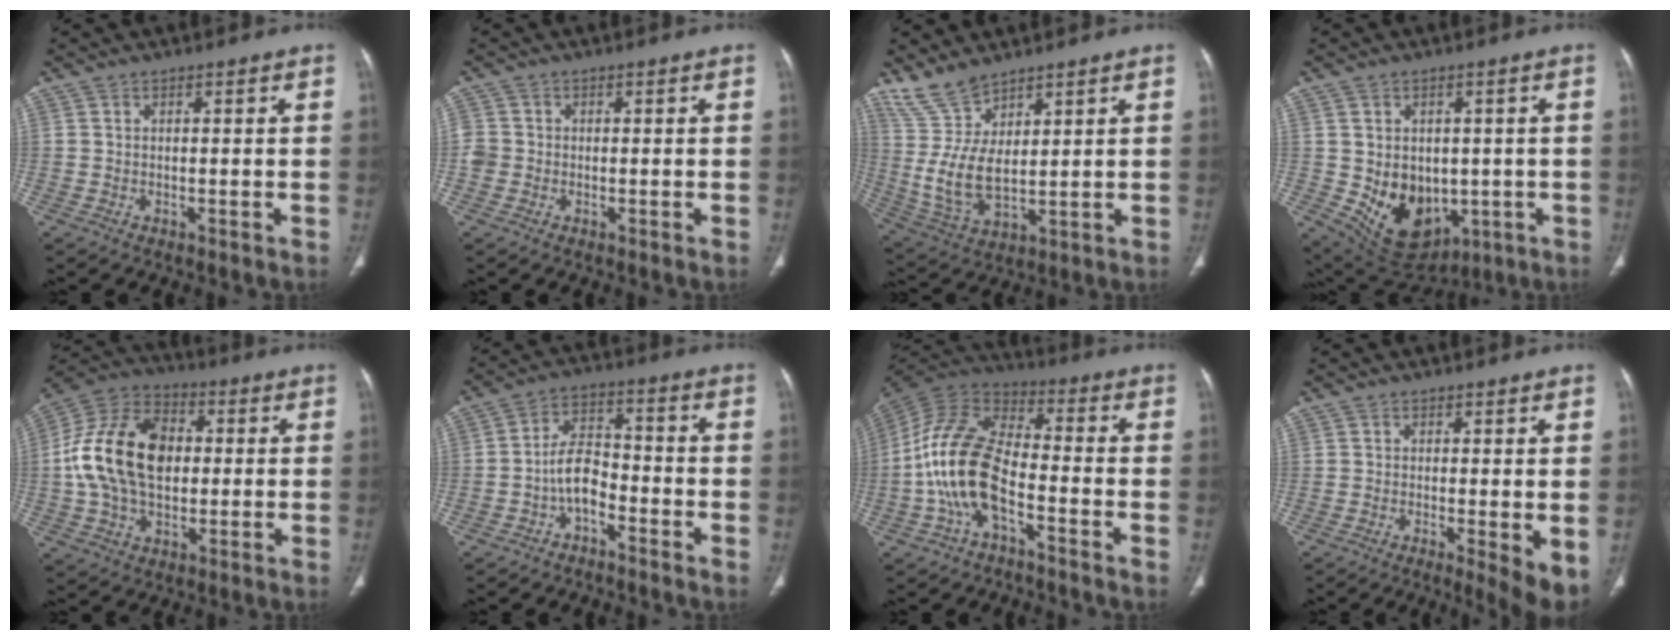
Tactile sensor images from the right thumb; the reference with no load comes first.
{"total": 2.6, "force": [-0.5, 2.4, 0.7], "torque": [-0.004, 0.008, -0.013]}
{"total": 9.5, "force": [6.6, 4.1, 5.5], "torque": [-0.104, -0.042, 0.156]}
{"total": 13.2, "force": [-1.6, 9.8, 8.6], "torque": [-0.097, -0.008, 0.010]}
{"total": 19.3, "force": [1.0, 13.1, 14.1], "torque": [-0.252, 0.022, 0.016]}
{"total": 6.6, "force": [-3.2, 4.1, 4.2], "torque": [-0.064, 0.040, -0.067]}
{"total": 15.4, "force": [-4.8, 7.7, 12.5], "torque": [-0.254, 0.045, -0.096]}
{"total": 5.9, "force": [-0.9, 1.5, 5.6], "torque": [-0.083, -0.019, -0.014]}